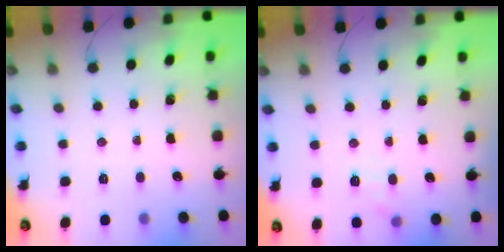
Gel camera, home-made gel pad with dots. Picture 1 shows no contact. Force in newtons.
{"total": 7.5, "press": 7.4, "slide": 1.6}